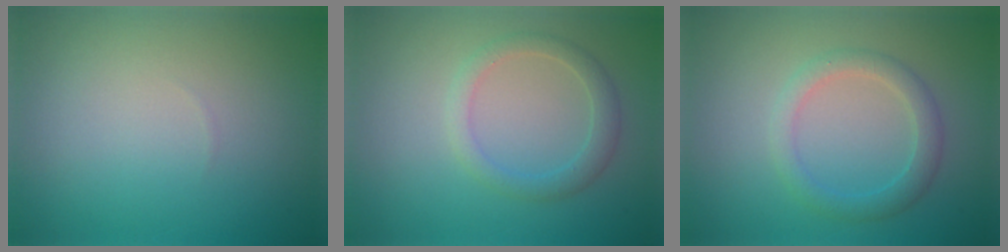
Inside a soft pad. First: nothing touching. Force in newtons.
{"total": 2.3, "press": 2.3, "slide": 0.1}
{"total": 2.6, "press": 2.6, "slide": 0.1}